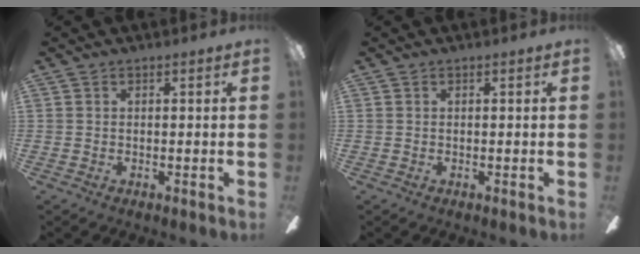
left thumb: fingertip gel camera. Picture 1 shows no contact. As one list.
[{"total": 0.0}]